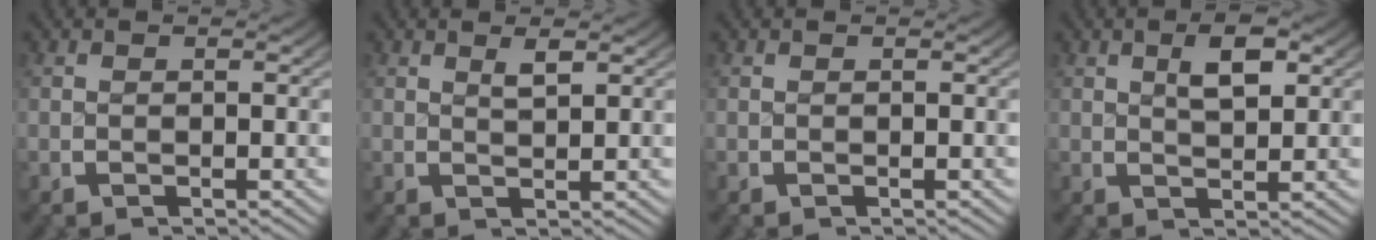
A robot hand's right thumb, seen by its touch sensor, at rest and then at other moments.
{"total": 1.6, "force": [1.2, 0.2, 1.0], "torque": [-0.011, 0.002, 0.023]}
{"total": 0.0}
{"total": 3.2, "force": [1.3, 1.4, 2.7], "torque": [-0.035, 0.003, 0.024]}